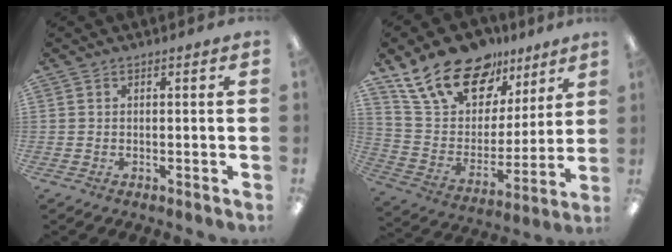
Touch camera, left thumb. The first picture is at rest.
{"total": 20.5, "force": [14.8, 11.0, 8.9], "torque": [-0.173, -0.087, 0.272]}